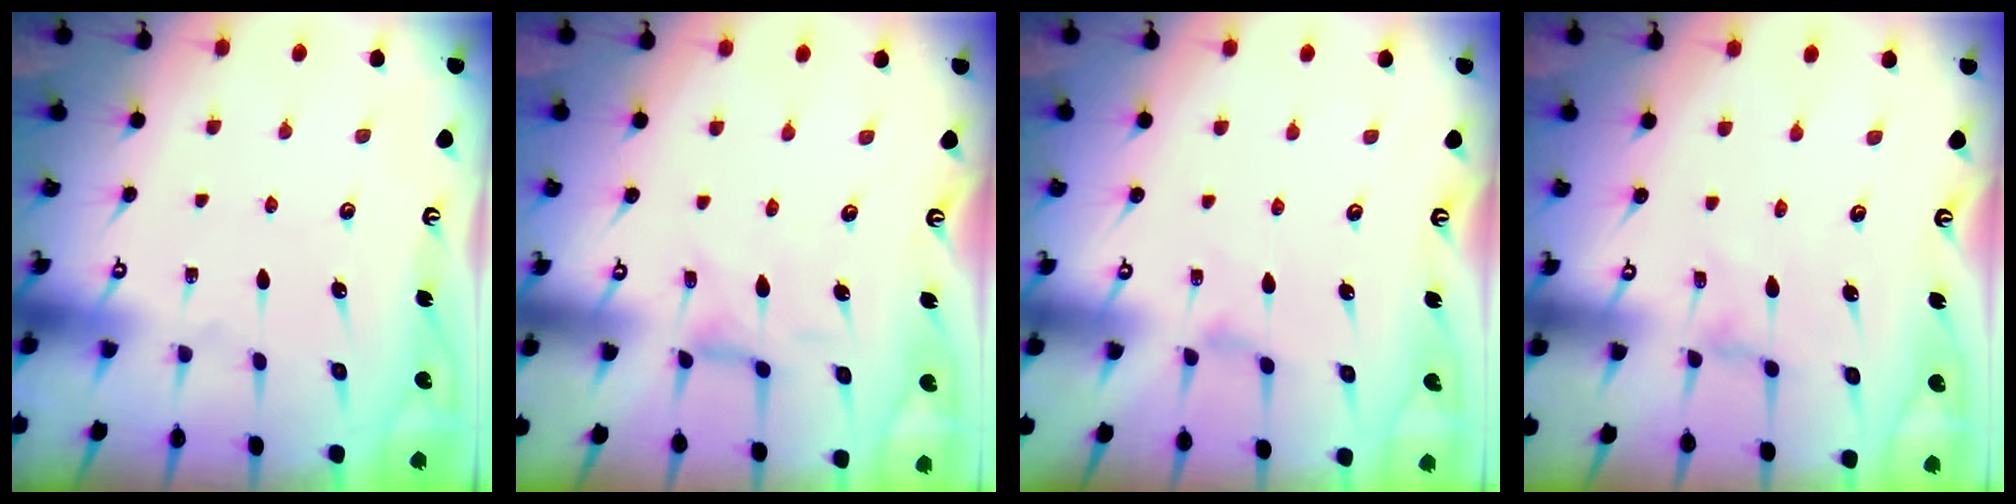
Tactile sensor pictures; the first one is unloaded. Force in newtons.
{"total": 1.7, "press": 1.6, "slide": 0.4}
{"total": 1.5, "press": 1.4, "slide": 0.4}
{"total": 0.0}